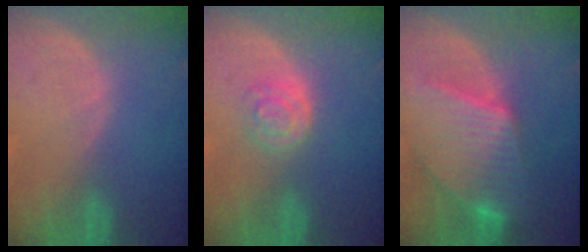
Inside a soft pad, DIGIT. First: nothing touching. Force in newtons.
{"total": 3.9, "press": 3.6, "slide": 1.5}
{"total": 9.7, "press": 9.6, "slide": 0.6}